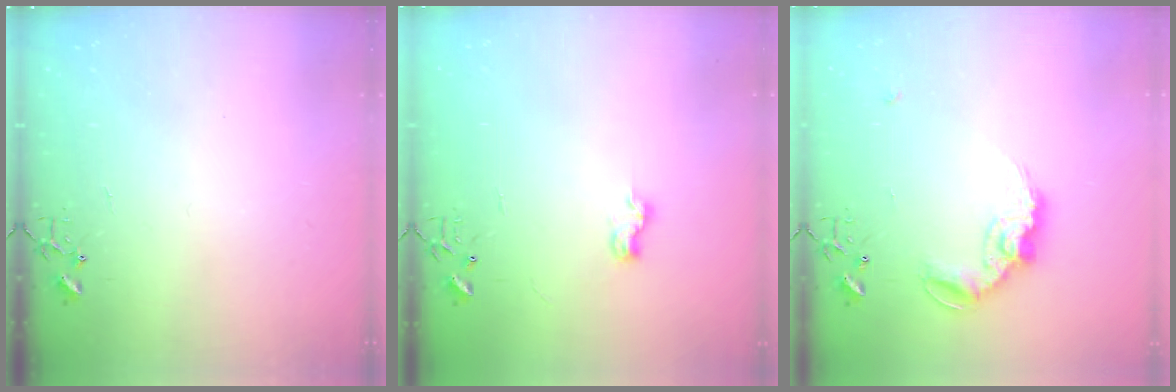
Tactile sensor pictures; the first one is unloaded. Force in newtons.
{"total": 6.4, "press": 6.4, "slide": 0.3}
{"total": 12.7, "press": 12.7, "slide": 0.5}